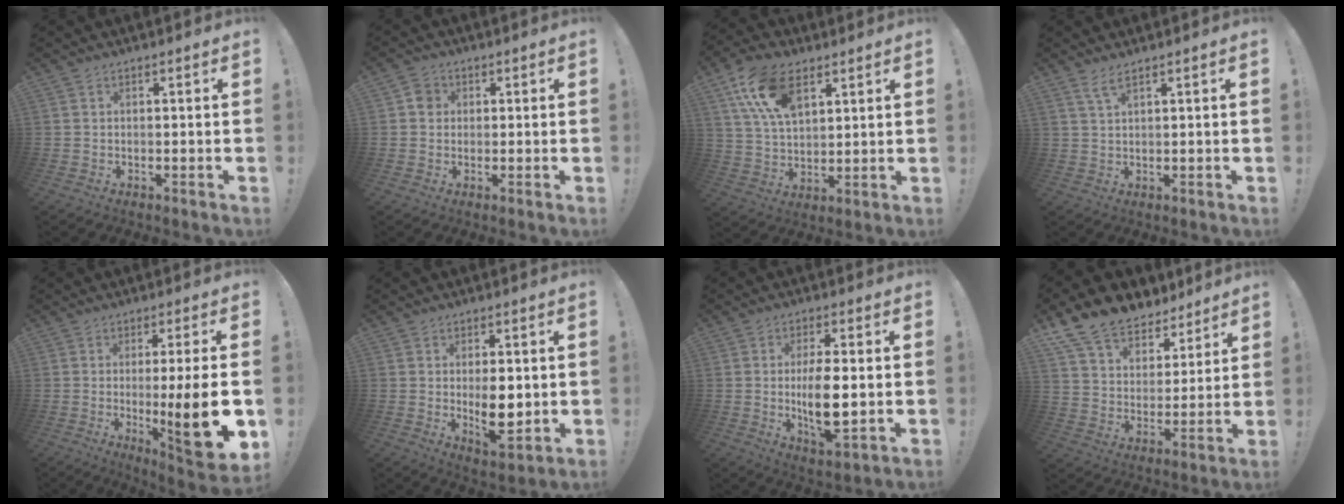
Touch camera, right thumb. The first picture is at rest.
{"total": 3.7, "force": [0.5, 3.4, 1.4], "torque": [-0.006, 0.004, 0.007]}
{"total": 15.3, "force": [7.7, 8.5, 10.1], "torque": [-0.197, -0.020, 0.142]}
{"total": 3.1, "force": [2.1, 0.2, 2.3], "torque": [-0.054, -0.003, 0.037]}
{"total": 15.7, "force": [-2.7, 1.4, 15.4], "torque": [-0.218, -0.001, -0.030]}
{"total": 9.7, "force": [0.2, 4.4, 8.6], "torque": [-0.125, -0.019, 0.004]}
{"total": 11.3, "force": [-0.3, 4.1, 10.5], "torque": [-0.179, -0.020, -0.013]}
{"total": 13.7, "force": [10.9, 7.4, 4.0], "torque": [-0.077, -0.082, 0.205]}